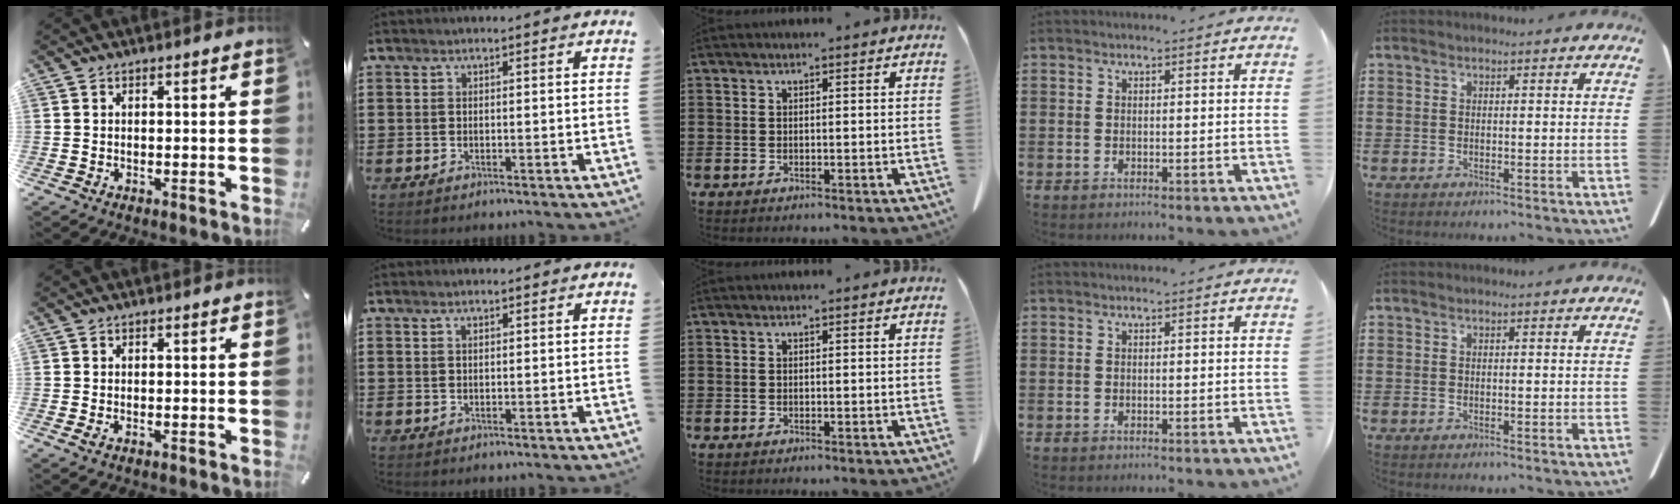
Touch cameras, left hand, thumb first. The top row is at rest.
{"thumb": {"total": 0.7, "force": [-0.1, 0.2, 0.6], "torque": [-0.010, -0.001, -0.002]}, "index": {"total": 0.8, "force": [0.4, 0.3, 0.6], "torque": [-0.013, 0.002, 0.007]}}